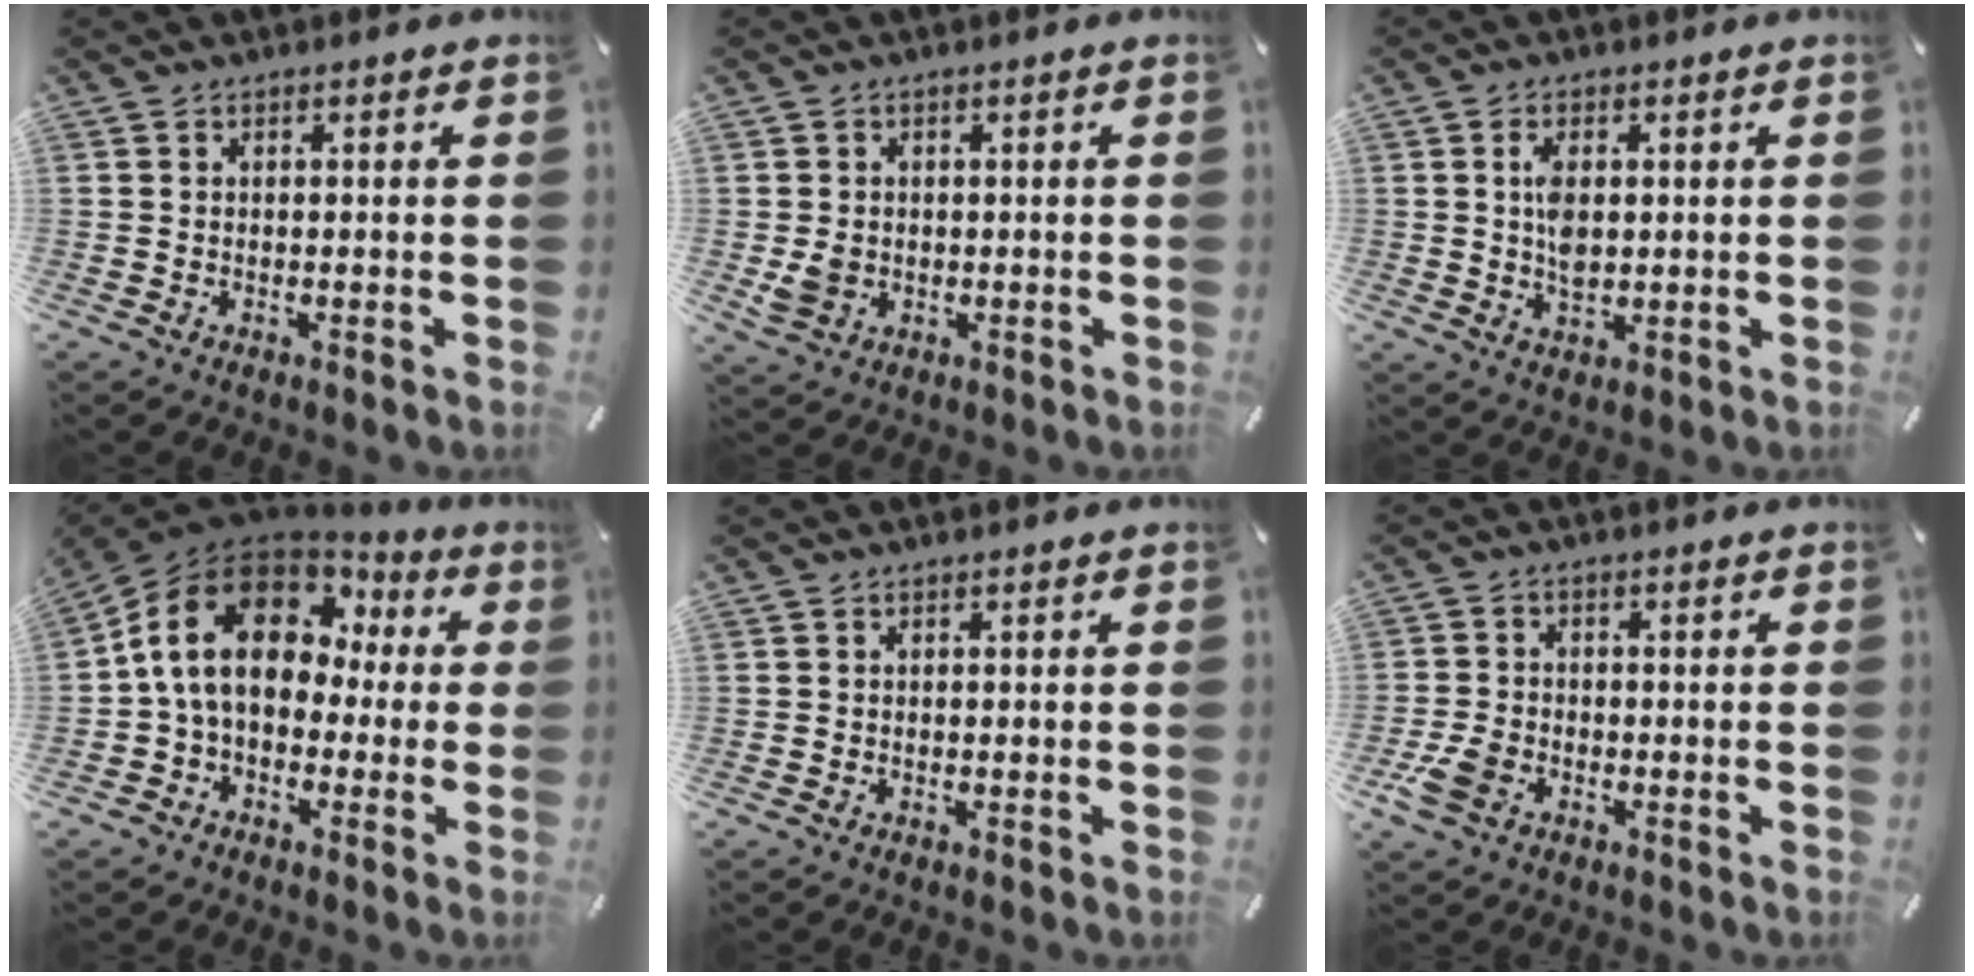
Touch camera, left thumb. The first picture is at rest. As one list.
[{"total": 3.8, "force": [-0.4, 3.3, 1.7], "torque": [-0.028, 0.000, -0.007]}, {"total": 5.1, "force": [0.7, 2.9, 4.1], "torque": [-0.092, -0.002, 0.005]}, {"total": 16.1, "force": [2.3, 11.9, 10.6], "torque": [-0.228, 0.012, 0.040]}, {"total": 0.0}, {"total": 5.9, "force": [-2.6, 4.3, 3.1], "torque": [-0.080, 0.008, -0.052]}]